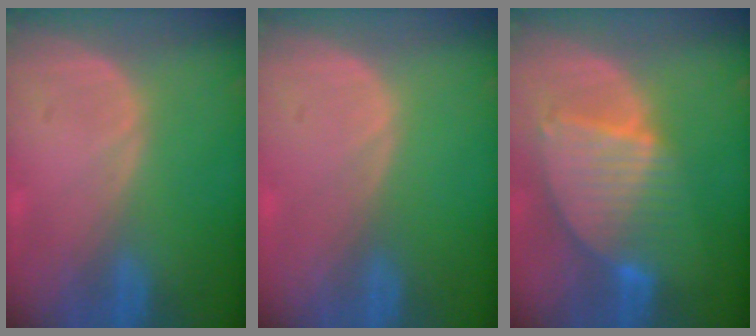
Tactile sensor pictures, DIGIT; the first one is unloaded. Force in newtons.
{"total": 0.0}
{"total": 8.4, "press": 7.4, "slide": 4.1}